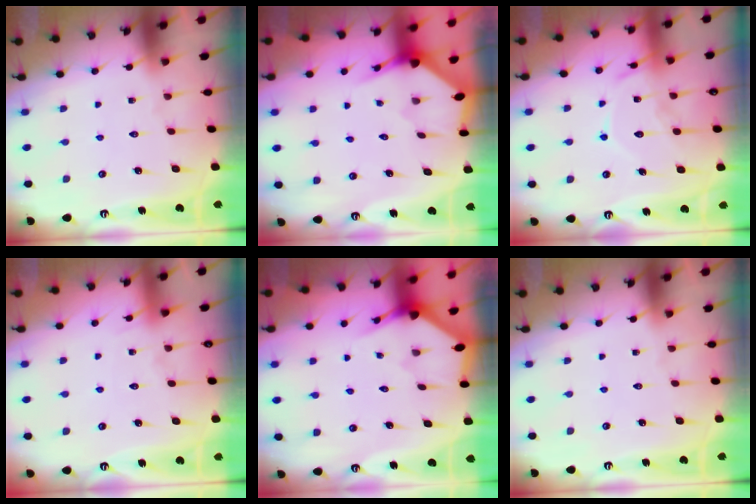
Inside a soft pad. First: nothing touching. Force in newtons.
{"total": 2.8, "press": 2.8, "slide": 0.2}
{"total": 12.9, "press": 12.9, "slide": 1.3}
{"total": 5.1, "press": 5.1, "slide": 0.6}
{"total": 2.5, "press": 2.5, "slide": 0.2}
{"total": 0.0}